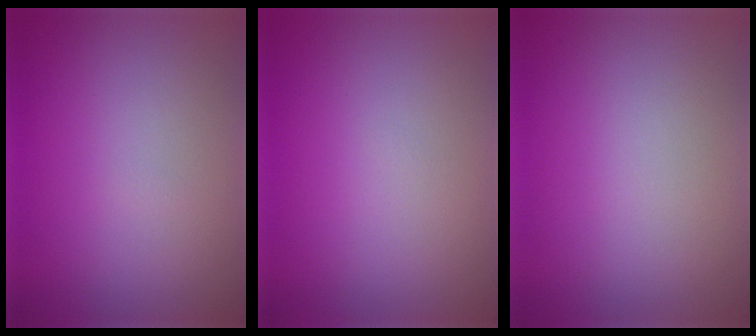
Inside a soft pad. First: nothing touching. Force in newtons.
{"total": 0.0}
{"total": 0.0}